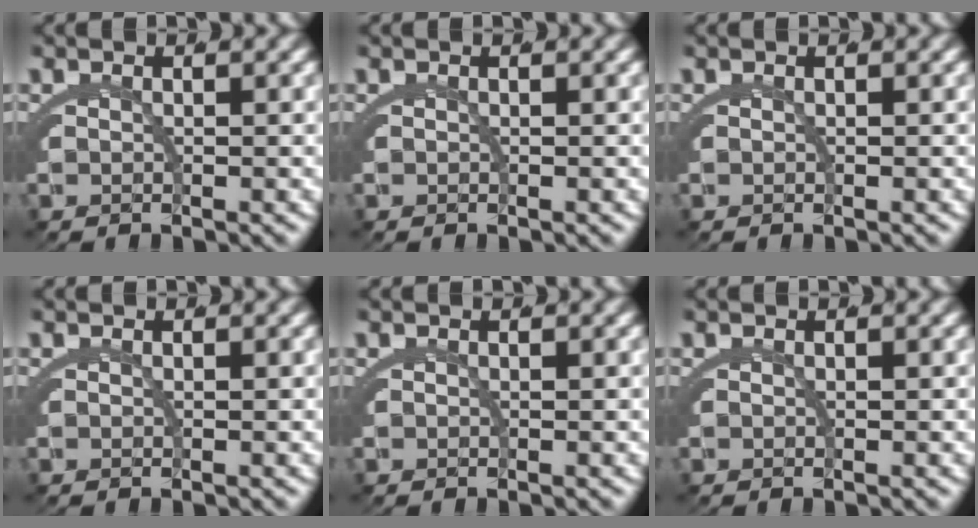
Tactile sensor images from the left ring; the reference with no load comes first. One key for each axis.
{"total": 0.0}
{"total": 0.0}
{"total": 0.0}
{"total": 0.0}
{"total": 0.0}